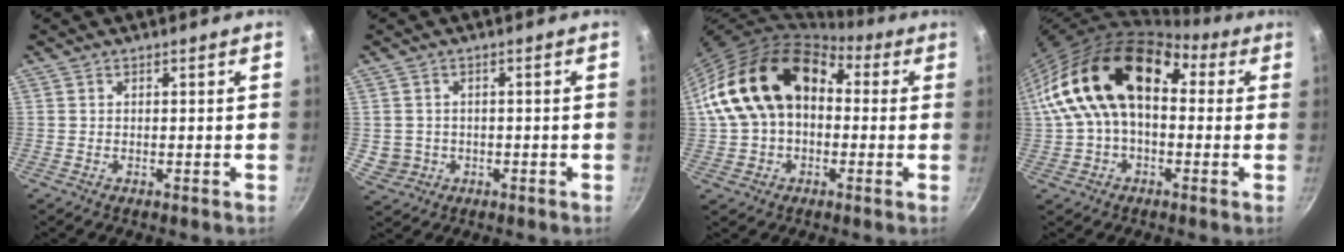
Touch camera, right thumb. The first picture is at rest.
{"total": 3.9, "force": [-0.4, 3.7, 1.1], "torque": [-0.009, 0.012, 0.007]}
{"total": 19.8, "force": [2.5, 14.0, 13.8], "torque": [-0.221, 0.049, 0.036]}
{"total": 21.4, "force": [3.1, 13.6, 16.2], "torque": [-0.276, 0.048, 0.041]}